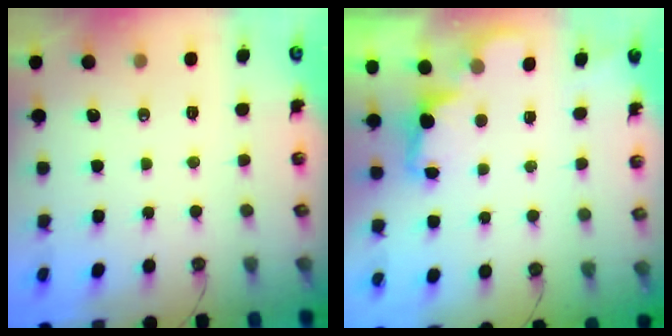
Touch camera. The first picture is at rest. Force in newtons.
{"total": 2.5, "press": 2.4, "slide": 0.6}